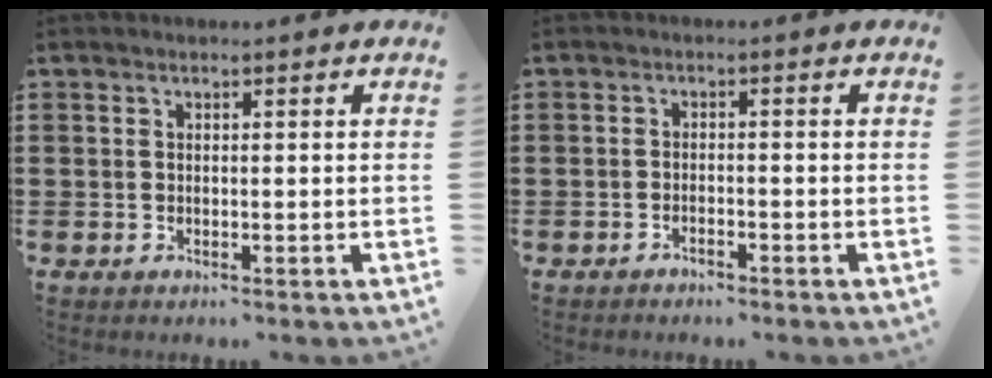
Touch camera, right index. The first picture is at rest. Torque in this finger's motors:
{"motor_torque": [0.21, 0.45, 0.01, -0.03]}